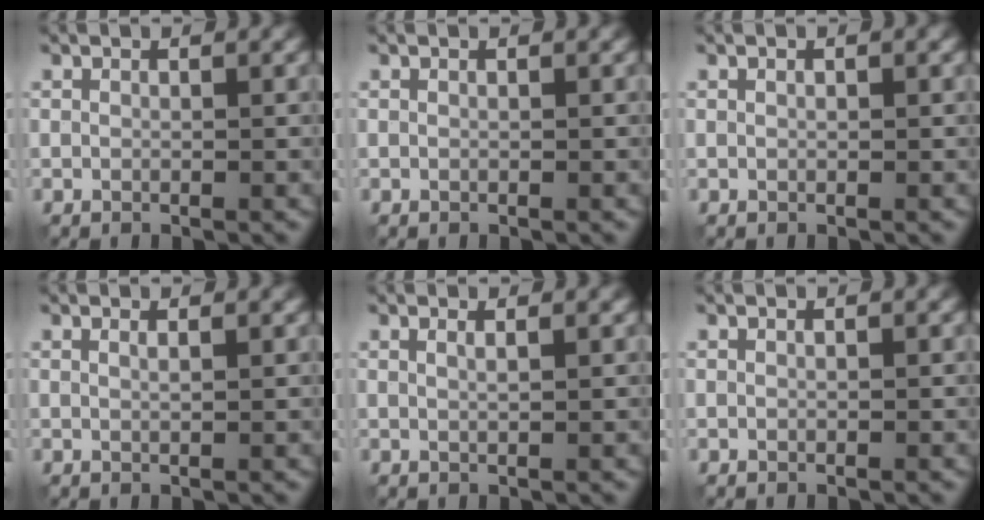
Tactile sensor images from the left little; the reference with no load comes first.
{"total": 0.0}
{"total": 0.5, "force": [0.2, 0.2, 0.4], "torque": [-0.008, 0.002, 0.002]}
{"total": 1.0, "force": [0.6, 0.4, 0.8], "torque": [-0.006, -0.003, 0.003]}
{"total": 1.5, "force": [0.8, 0.6, 1.1], "torque": [-0.006, -0.001, -0.001]}
{"total": 0.0}